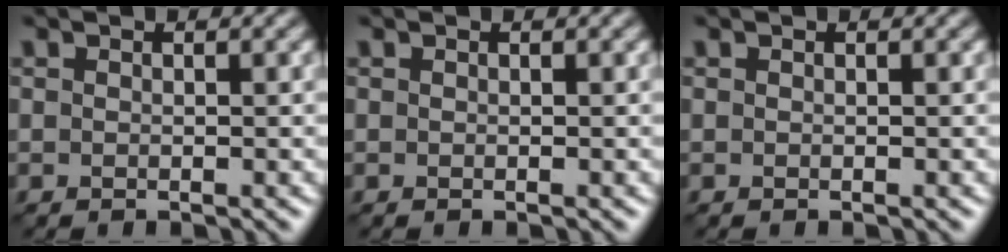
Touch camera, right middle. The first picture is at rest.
{"total": 0.0}
{"total": 0.0}